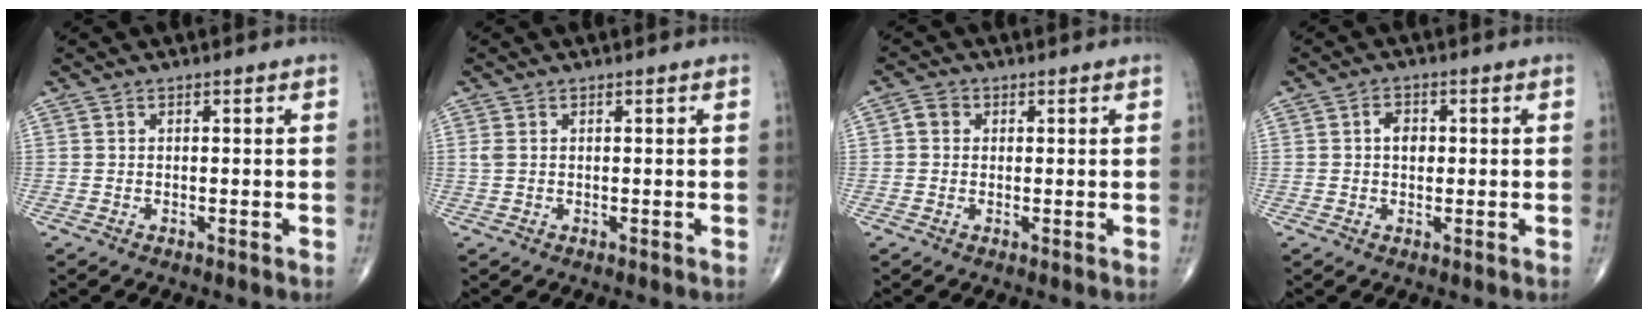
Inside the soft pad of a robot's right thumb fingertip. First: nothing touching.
{"total": 1.2, "force": [0.2, 0.8, 0.9], "torque": [-0.028, 0.007, 0.008]}
{"total": 2.4, "force": [0.3, 2.1, 1.1], "torque": [-0.010, 0.006, 0.002]}
{"total": 3.1, "force": [0.3, 2.2, 2.2], "torque": [-0.025, 0.005, 0.001]}